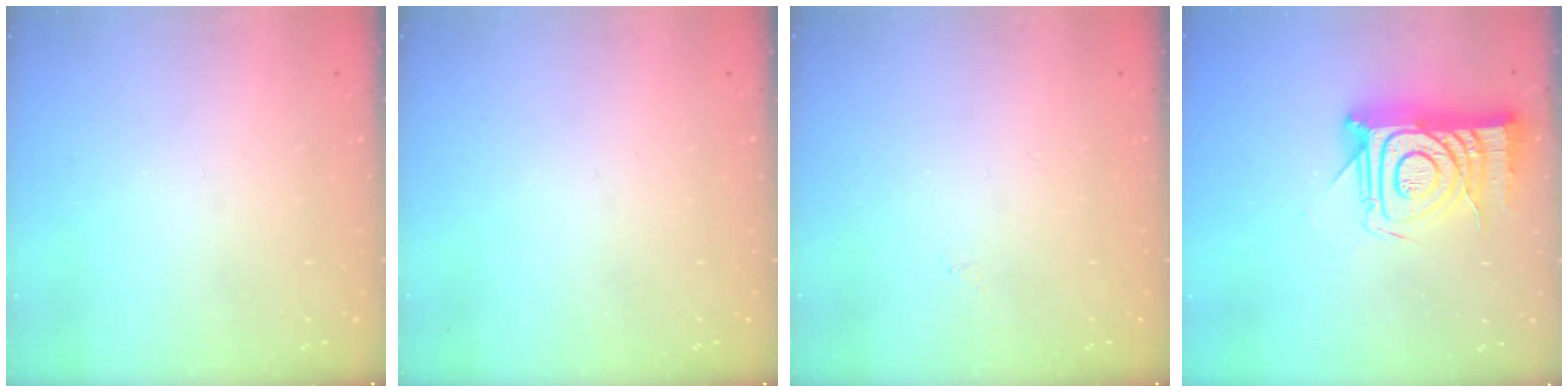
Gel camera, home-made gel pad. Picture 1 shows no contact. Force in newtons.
{"total": 0.0}
{"total": 3.4, "press": 3.3, "slide": 0.5}
{"total": 16.2, "press": 16.2, "slide": 1.1}